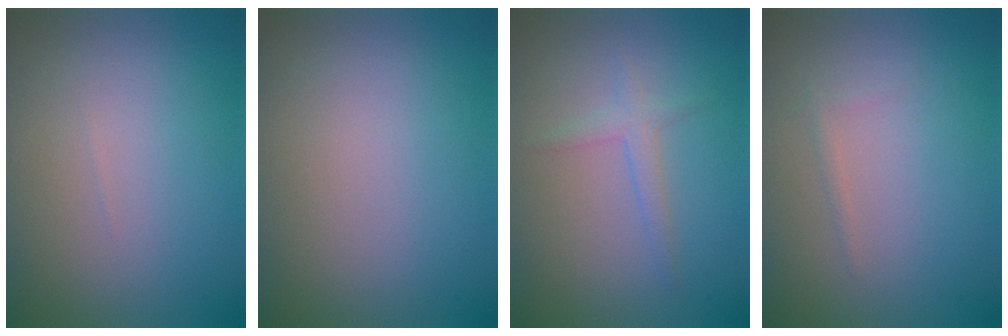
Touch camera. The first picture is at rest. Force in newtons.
{"total": 0.0}
{"total": 1.4, "press": 1.4, "slide": 0.1}
{"total": 0.6, "press": 0.6, "slide": 0.1}